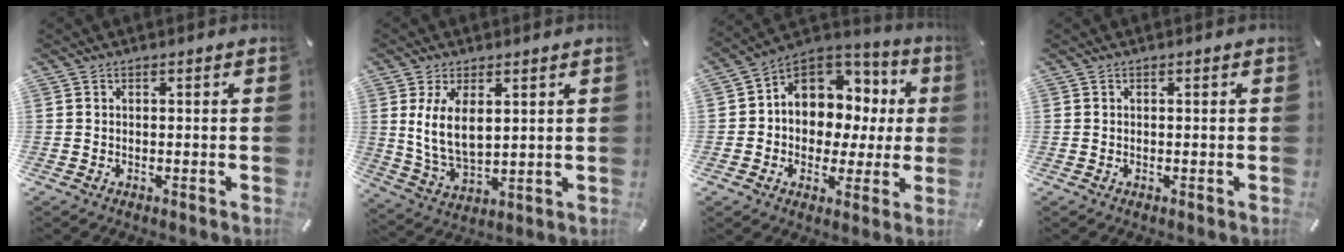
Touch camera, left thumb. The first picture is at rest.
{"total": 9.3, "force": [2.9, 5.1, 7.2], "torque": [-0.168, -0.011, 0.048]}
{"total": 10.1, "force": [2.7, 8.9, 3.9], "torque": [-0.069, -0.028, 0.056]}
{"total": 0.0}